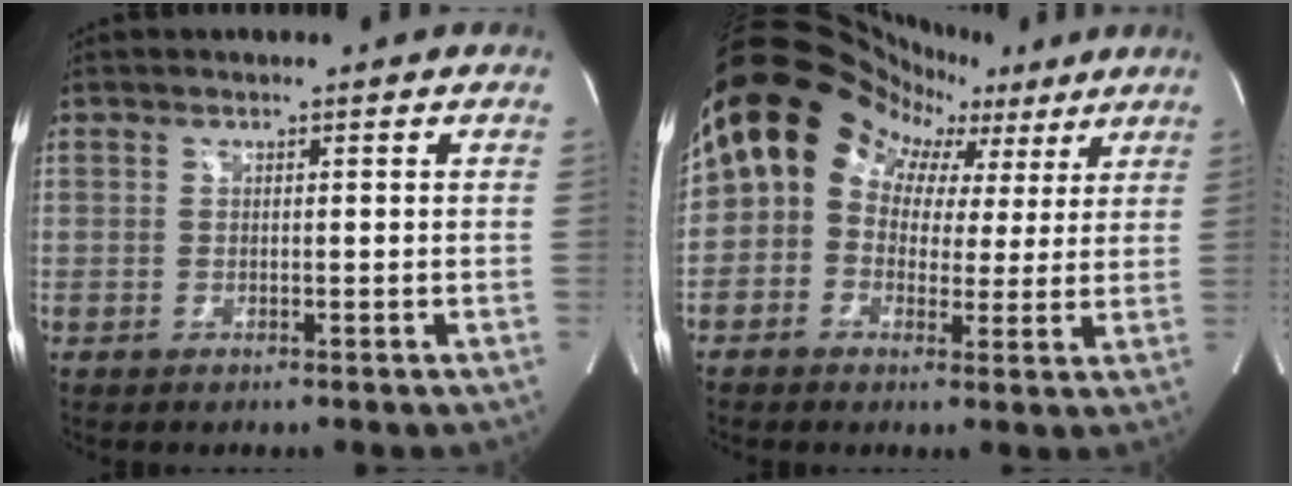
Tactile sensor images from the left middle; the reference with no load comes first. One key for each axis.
{"total": 15.4, "fx": 6.4, "fy": 12.6, "fz": 6.0, "tx": -0.110, "ty": 0.079, "tz": 0.086}